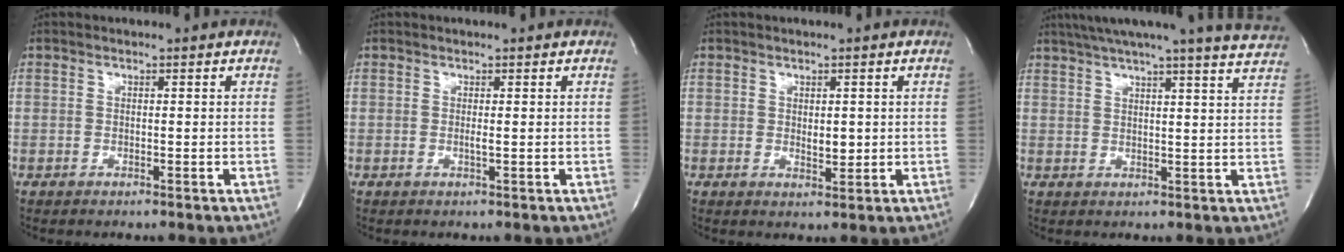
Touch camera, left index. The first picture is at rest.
{"total": 0.7, "force": [-0.4, -0.2, 0.5], "torque": [-0.012, -0.006, -0.007]}
{"total": 2.0, "force": [-0.2, 1.0, 1.7], "torque": [-0.023, -0.010, -0.001]}
{"total": 18.7, "force": [16.9, -1.0, 7.9], "torque": [-0.124, -0.029, 0.204]}